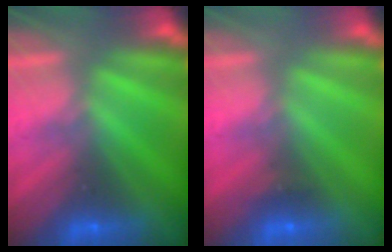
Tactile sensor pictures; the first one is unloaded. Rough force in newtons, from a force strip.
{"total": 2.4}